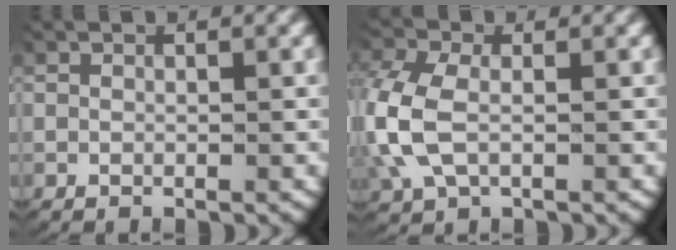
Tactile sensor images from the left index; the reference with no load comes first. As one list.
[{"total": 5.1, "force": [-0.2, 3.8, 3.4], "torque": [-0.119, -0.020, 0.007]}]